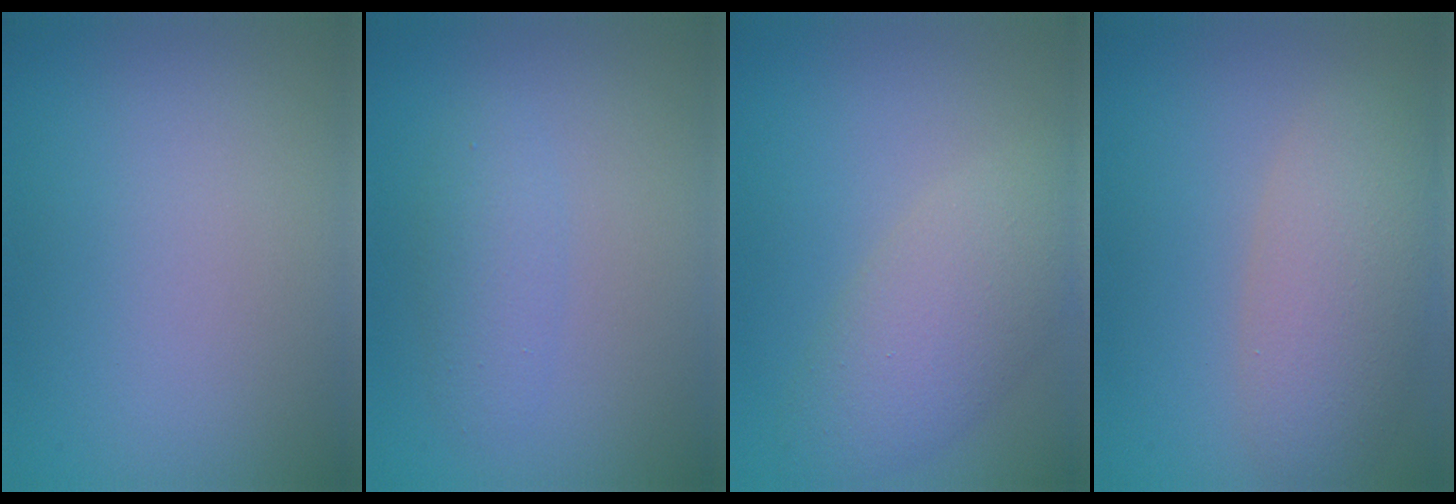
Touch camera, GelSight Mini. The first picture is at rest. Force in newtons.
{"total": 1.0, "press": 1.0, "slide": 0.0}
{"total": 5.0, "press": 5.0, "slide": 0.4}
{"total": 5.3, "press": 5.3, "slide": 0.5}